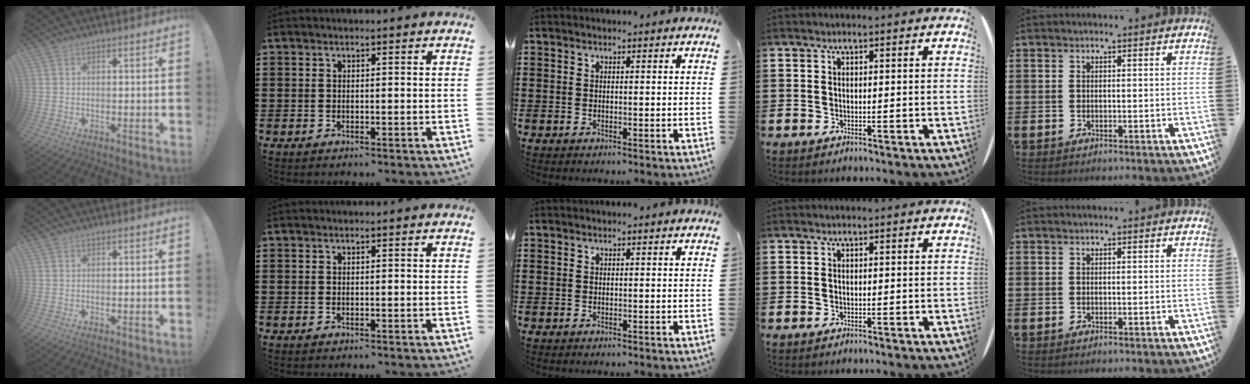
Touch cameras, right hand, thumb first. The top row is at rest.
{}